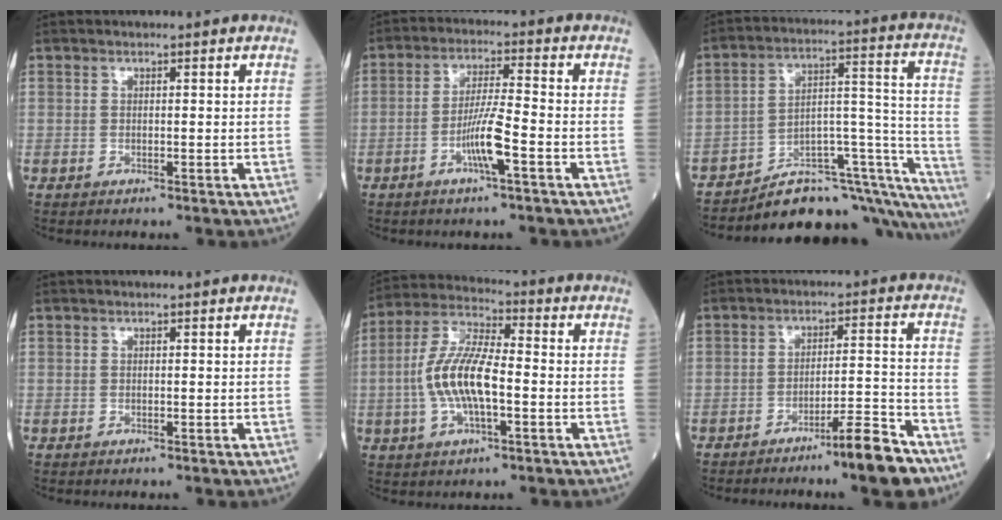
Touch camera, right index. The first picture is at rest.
{"total": 6.4, "force": [-2.7, -0.1, 5.9], "torque": [-0.117, 0.000, -0.051]}
{"total": 23.0, "force": [-20.9, 4.4, 8.6], "torque": [-0.038, 0.062, -0.289]}
{"total": 0.0}
{"total": 11.2, "force": [-1.7, 3.3, 10.5], "torque": [-0.223, 0.012, -0.033]}
{"total": 8.1, "force": [-5.9, 0.1, 5.5], "torque": [-0.074, -0.002, -0.097]}